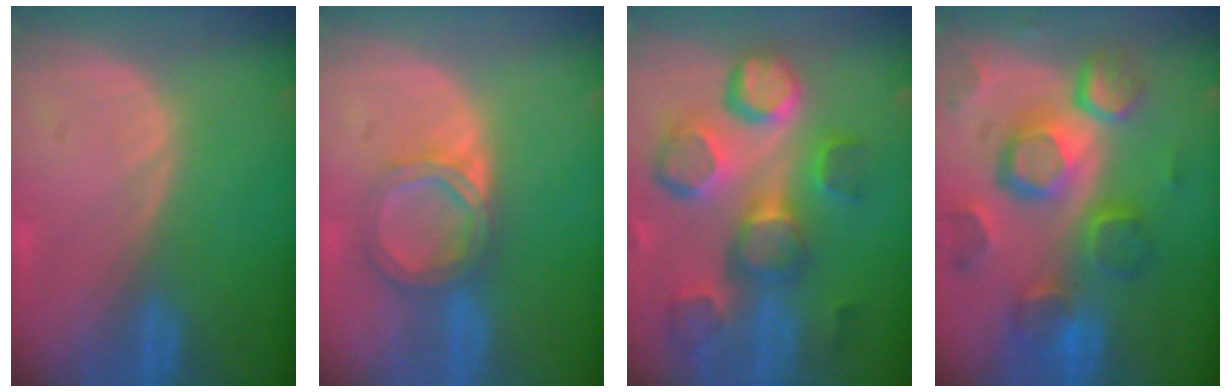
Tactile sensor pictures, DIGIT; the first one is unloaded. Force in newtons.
{"total": 5.9, "press": 5.2, "slide": 2.7}
{"total": 12.5, "press": 11.1, "slide": 5.7}
{"total": 12.4, "press": 10.7, "slide": 6.2}